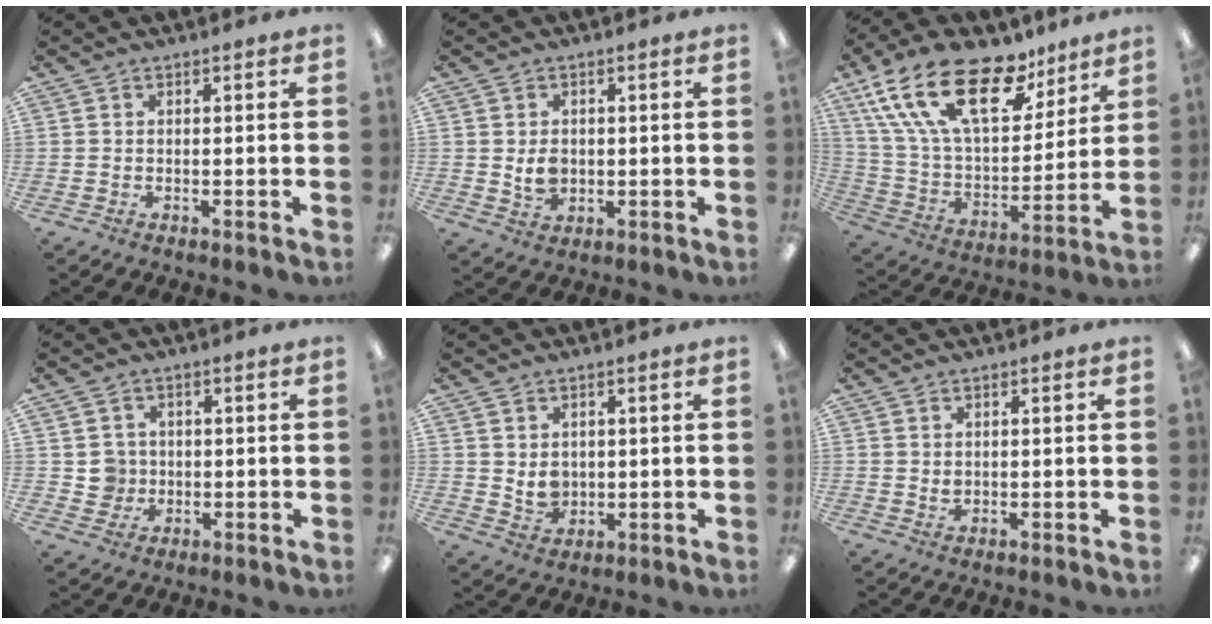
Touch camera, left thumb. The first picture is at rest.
{"total": 4.4, "force": [0.3, 3.6, 2.5], "torque": [-0.034, 0.000, 0.005]}
{"total": 25.8, "force": [14.4, 13.0, 17.0], "torque": [-0.325, -0.073, 0.258]}
{"total": 4.5, "force": [0.2, 4.5, 0.4], "torque": [-0.004, 0.004, 0.004]}
{"total": 4.6, "force": [1.6, 4.0, 1.6], "torque": [-0.023, -0.006, 0.031]}
{"total": 1.2, "force": [0.5, 1.0, 0.4], "torque": [-0.002, -0.001, 0.007]}